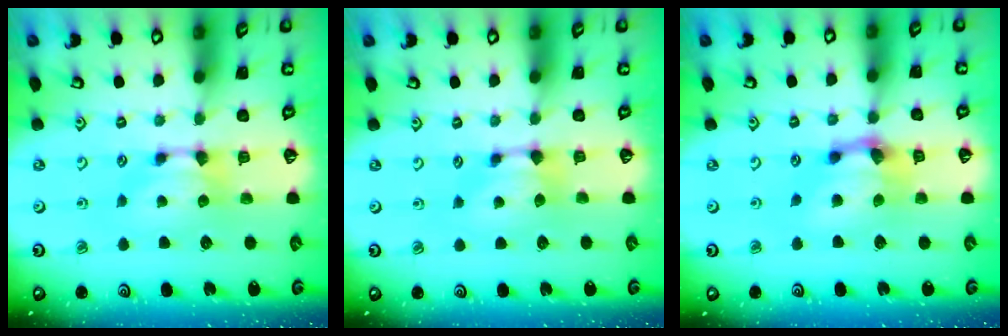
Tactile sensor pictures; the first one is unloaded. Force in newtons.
{"total": 0.8, "press": 0.5, "slide": 0.6}
{"total": 3.9, "press": 3.2, "slide": 2.1}